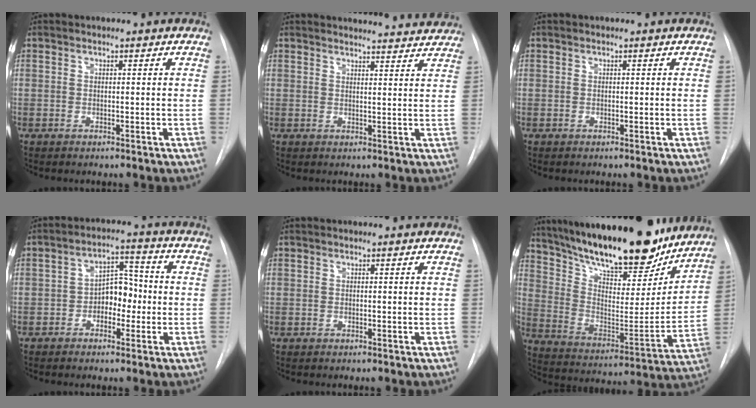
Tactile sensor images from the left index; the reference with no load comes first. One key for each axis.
{"total": 10.3, "fx": 10.0, "fy": 1.4, "fz": 1.6, "tx": -0.006, "ty": -0.008, "tz": 0.098}
{"total": 0.0}
{"total": 6.0, "fx": -2.0, "fy": 3.7, "fz": 4.3, "tx": -0.061, "ty": 0.018, "tz": -0.038}
{"total": 0.0}
{"total": 25.9, "fx": 21.4, "fy": 7.0, "fz": 12.8, "tx": -0.220, "ty": -0.016, "tz": 0.319}